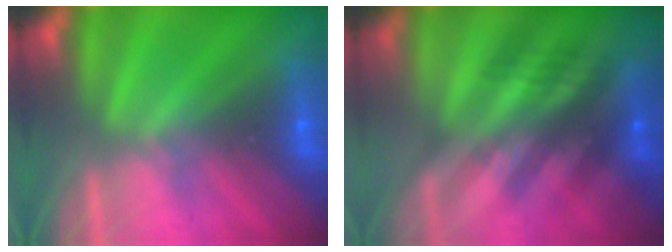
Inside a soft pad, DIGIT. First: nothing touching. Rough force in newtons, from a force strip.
{"total": 2.4}